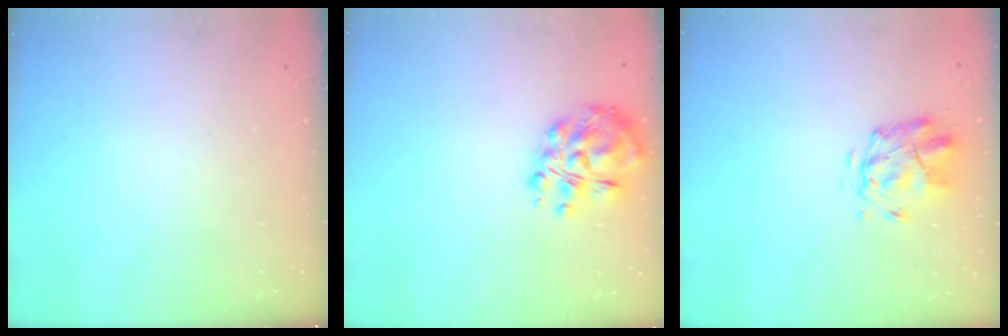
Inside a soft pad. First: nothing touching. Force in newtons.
{"total": 11.1, "press": 10.8, "slide": 2.5}
{"total": 2.9, "press": 2.5, "slide": 1.4}